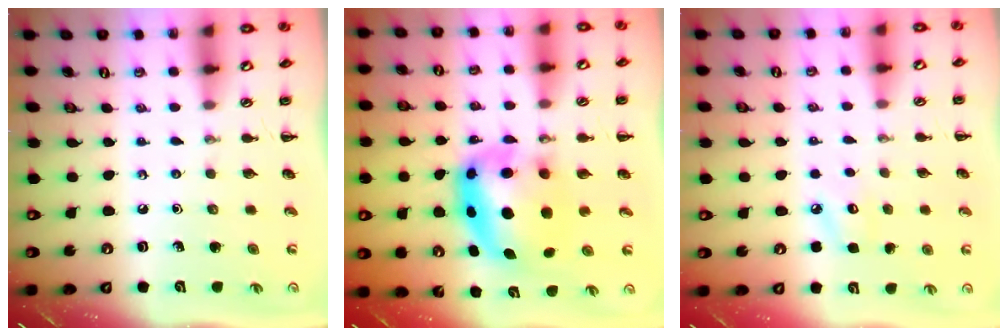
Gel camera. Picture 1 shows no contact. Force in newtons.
{"total": 9.7, "press": 9.4, "slide": 2.4}
{"total": 5.8, "press": 5.6, "slide": 1.6}